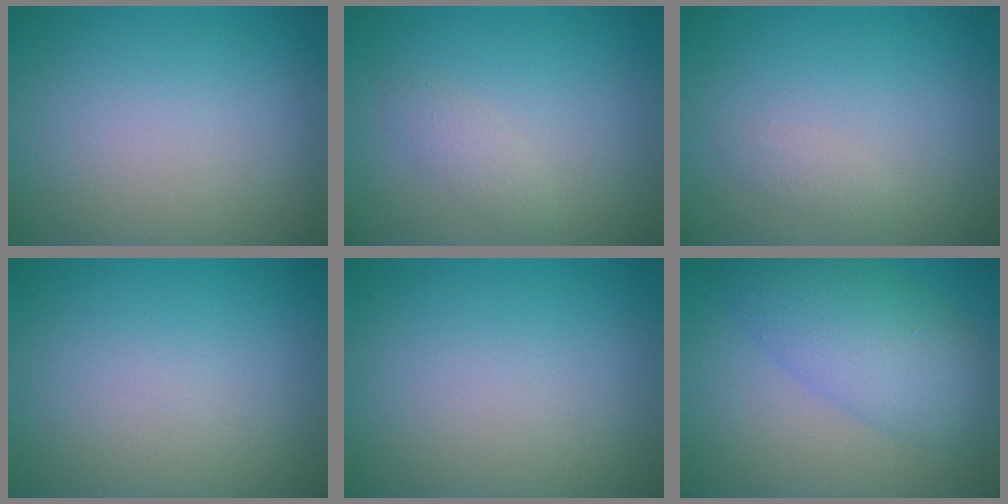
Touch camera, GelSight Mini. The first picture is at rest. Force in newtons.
{"total": 1.3, "press": 1.3, "slide": 0.1}
{"total": 0.8, "press": 0.8, "slide": 0.0}
{"total": 0.0}
{"total": 0.0}
{"total": 4.7, "press": 4.7, "slide": 0.1}